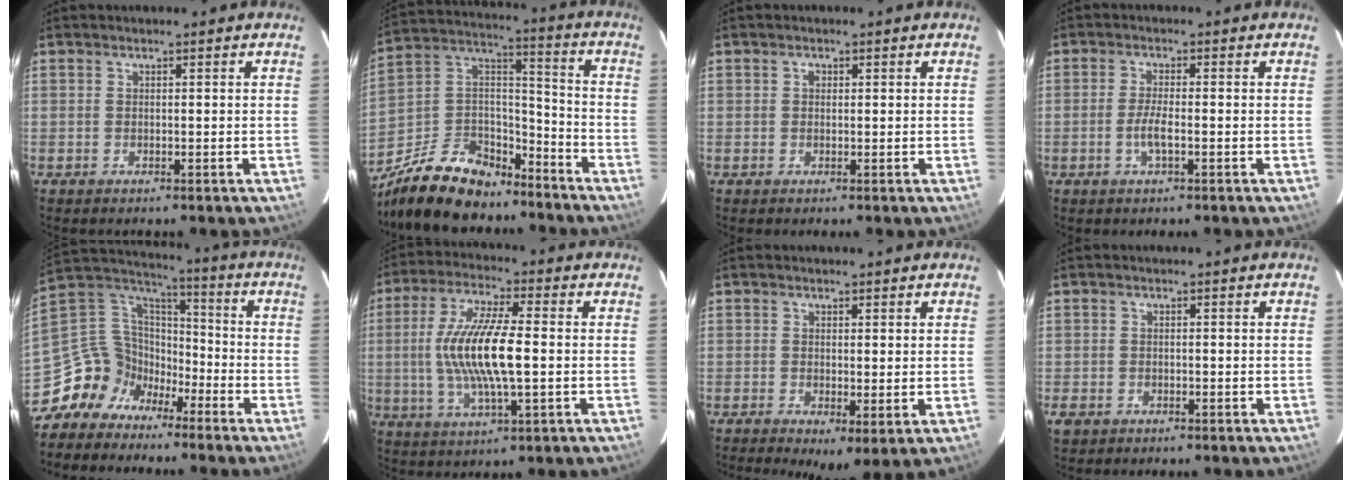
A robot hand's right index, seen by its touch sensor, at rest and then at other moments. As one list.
[{"total": 18.9, "force": [-14.1, 9.2, 8.7], "torque": [-0.203, 0.038, -0.235]}, {"total": 0.9, "force": [0.2, 0.8, 0.3], "torque": [-0.004, 0.005, 0.003]}, {"total": 3.2, "force": [-1.1, 0.5, 3.0], "torque": [-0.062, -0.004, -0.023]}, {"total": 11.7, "force": [-9.3, 6.7, 2.1], "torque": [-0.065, 0.039, -0.186]}, {"total": 14.0, "force": [-0.5, 3.1, 13.6], "torque": [-0.272, 0.000, -0.009]}, {"total": 4.4, "force": [0.1, 1.5, 4.1], "torque": [-0.070, -0.012, 0.004]}, {"total": 2.1, "force": [-1.0, 1.7, 0.6], "torque": [-0.015, -0.001, -0.017]}]